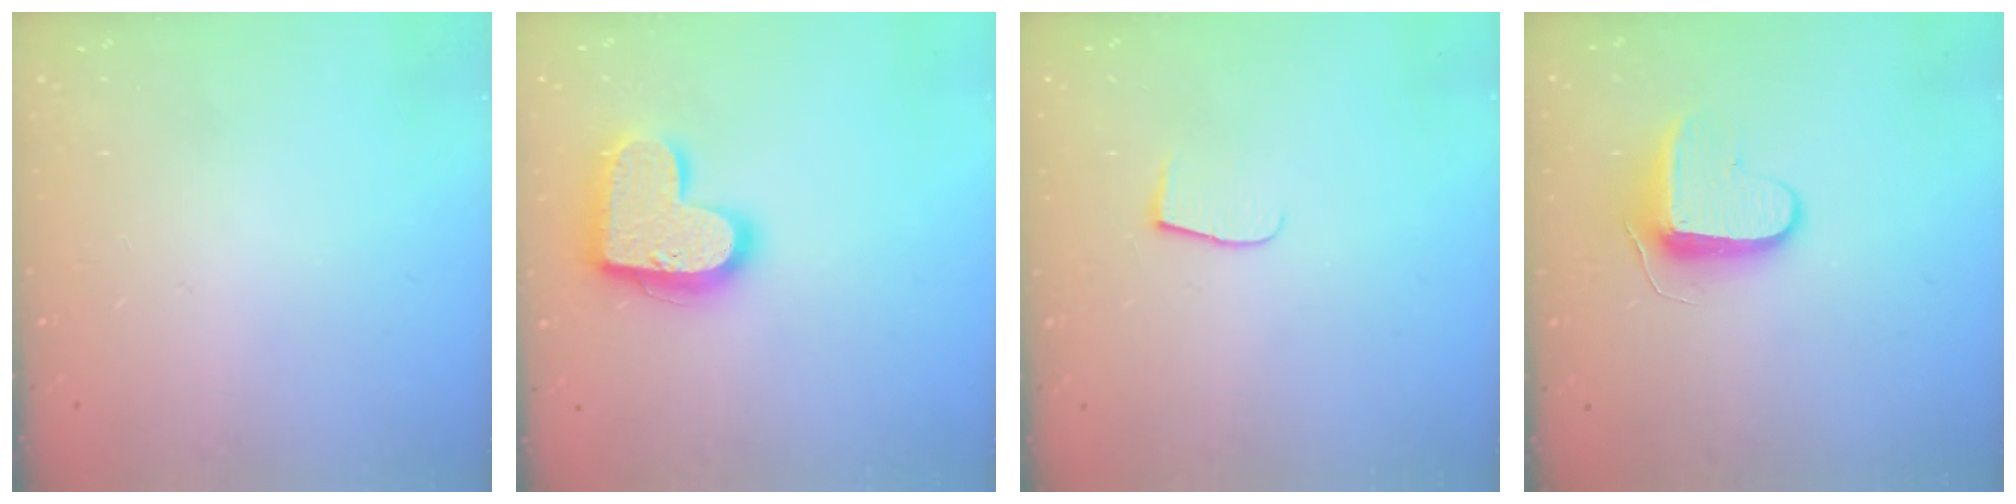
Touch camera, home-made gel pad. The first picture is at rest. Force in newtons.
{"total": 17.8, "press": 17.8, "slide": 1.2}
{"total": 5.5, "press": 5.5, "slide": 0.6}
{"total": 9.1, "press": 9.1, "slide": 0.8}